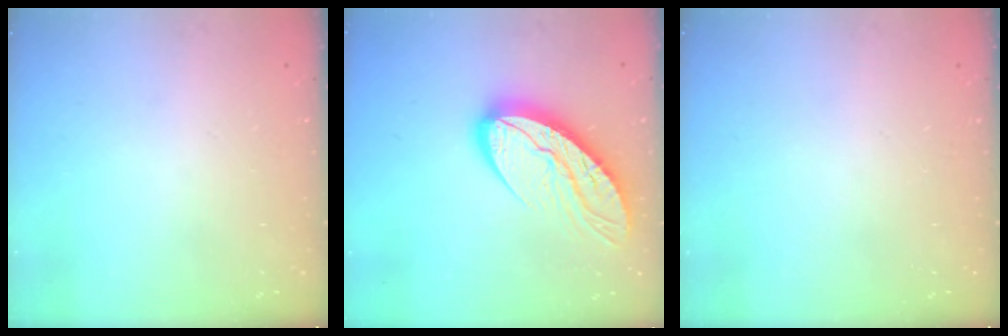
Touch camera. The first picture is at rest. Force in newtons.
{"total": 13.2, "press": 13.1, "slide": 1.2}
{"total": 0.0}